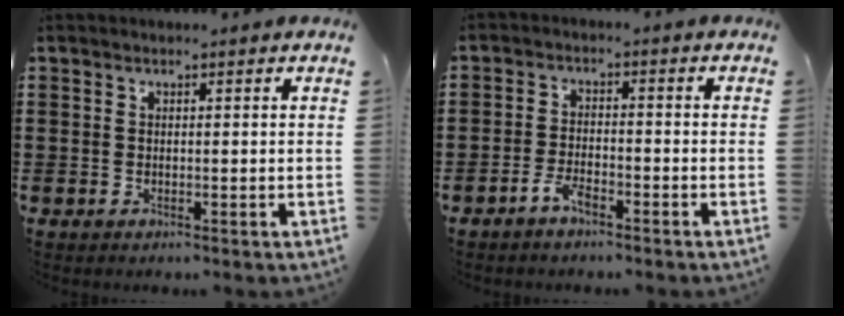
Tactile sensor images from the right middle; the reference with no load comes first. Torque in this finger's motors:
{"motor_torque": [-0.02, 0.05, -0.07, -0.03]}